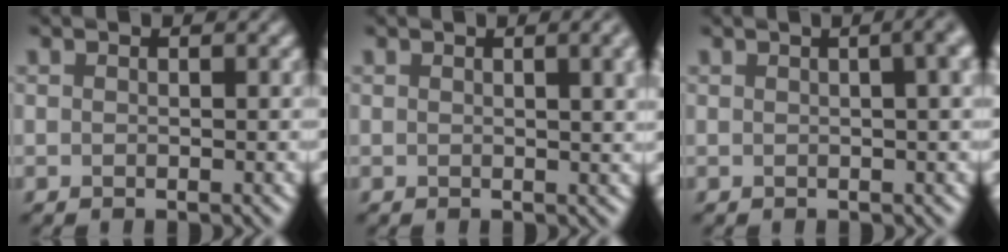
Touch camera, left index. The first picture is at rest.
{"total": 4.5, "force": [1.4, 1.8, 3.9], "torque": [-0.026, 0.013, 0.014]}
{"total": 7.4, "force": [2.2, 3.8, 6.0], "torque": [-0.009, 0.049, -0.013]}